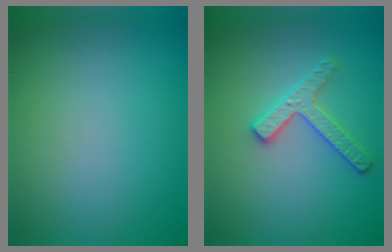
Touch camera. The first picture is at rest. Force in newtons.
{"total": 2.6, "press": 2.5, "slide": 0.4}